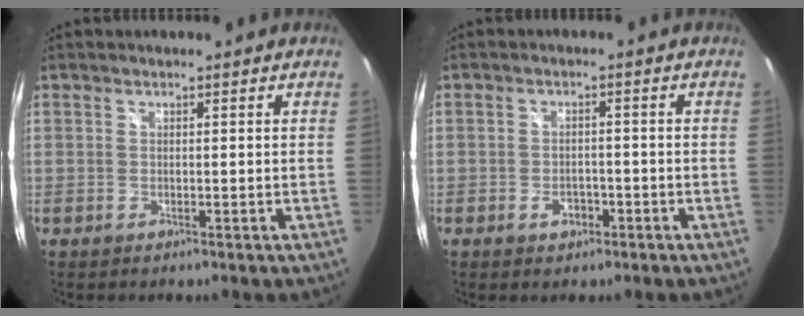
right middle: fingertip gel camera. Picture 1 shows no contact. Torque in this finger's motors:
{"motor_torque": [0.72, -0.65, 0.05, 0.01]}